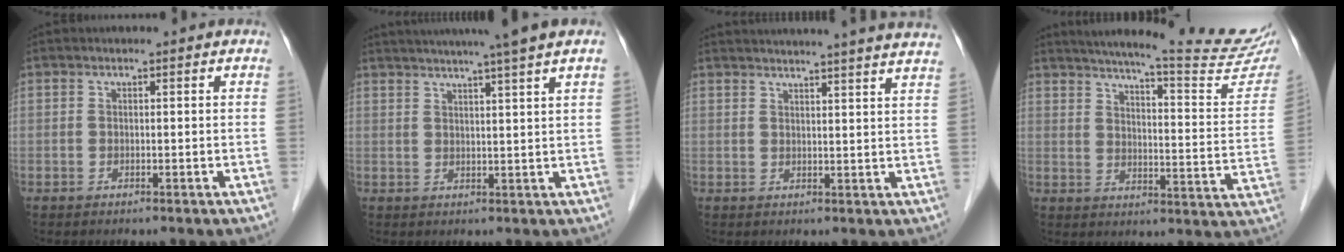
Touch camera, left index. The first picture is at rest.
{"total": 11.2, "force": [9.1, -1.7, 6.2], "torque": [-0.096, 0.007, 0.113]}
{"total": 21.3, "force": [19.9, -0.8, 7.5], "torque": [-0.113, -0.017, 0.241]}
{"total": 24.4, "force": [22.0, 0.4, 10.5], "torque": [-0.153, -0.077, 0.269]}